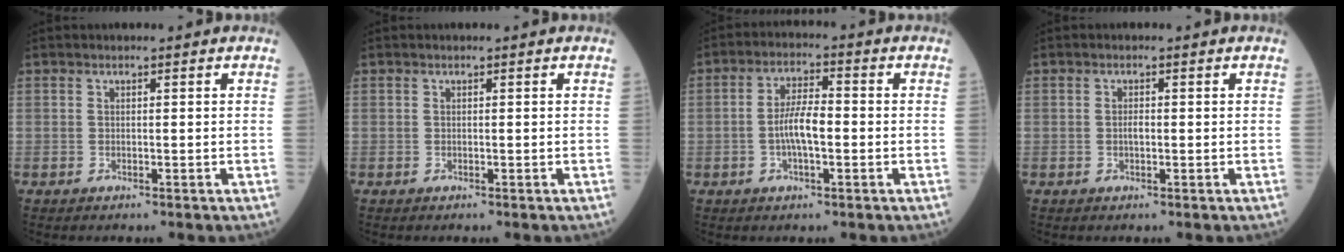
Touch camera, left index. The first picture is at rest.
{"total": 0.0}
{"total": 6.0, "force": [-1.0, 1.7, 5.6], "torque": [-0.117, 0.008, -0.023]}
{"total": 1.3, "force": [-0.1, 0.5, 1.2], "torque": [-0.023, 0.002, -0.002]}